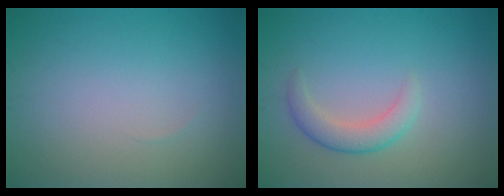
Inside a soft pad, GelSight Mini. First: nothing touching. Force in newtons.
{"total": 2.4, "press": 2.4, "slide": 0.2}